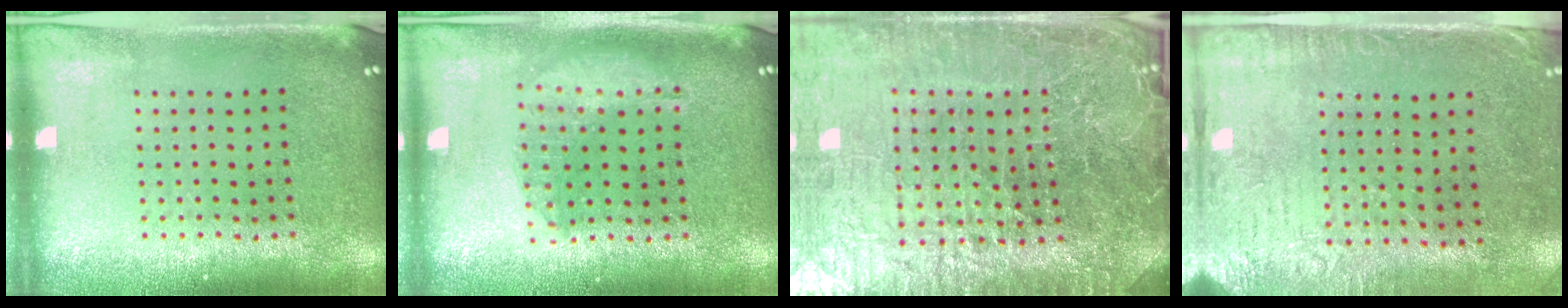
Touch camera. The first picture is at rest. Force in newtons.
{"total": 1.4, "press": 1.3, "slide": 0.3}
{"total": 6.6, "press": 5.9, "slide": 2.8}
{"total": 3.2, "press": 2.5, "slide": 2.0}